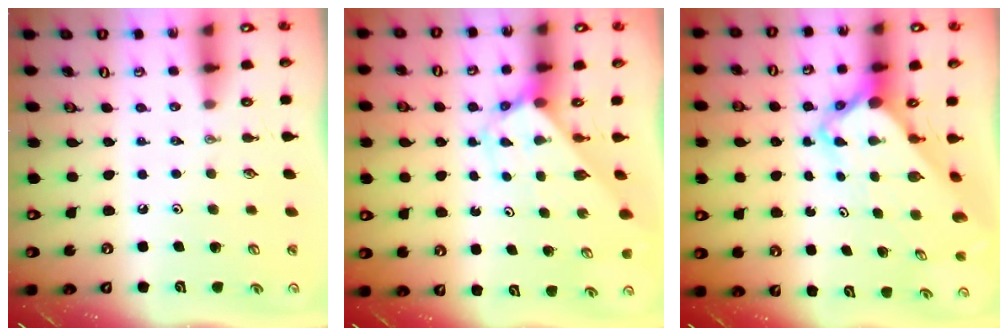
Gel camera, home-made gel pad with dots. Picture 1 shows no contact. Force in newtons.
{"total": 2.9, "press": 2.9, "slide": 0.3}
{"total": 5.1, "press": 5.1, "slide": 0.3}